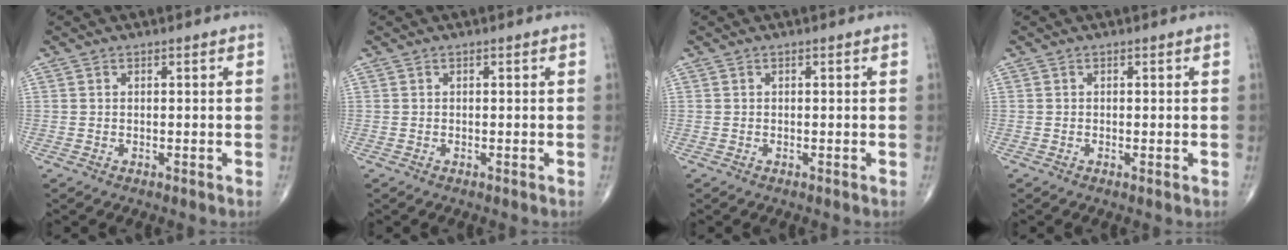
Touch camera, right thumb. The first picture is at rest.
{"total": 0.0}
{"total": 0.0}
{"total": 0.0}